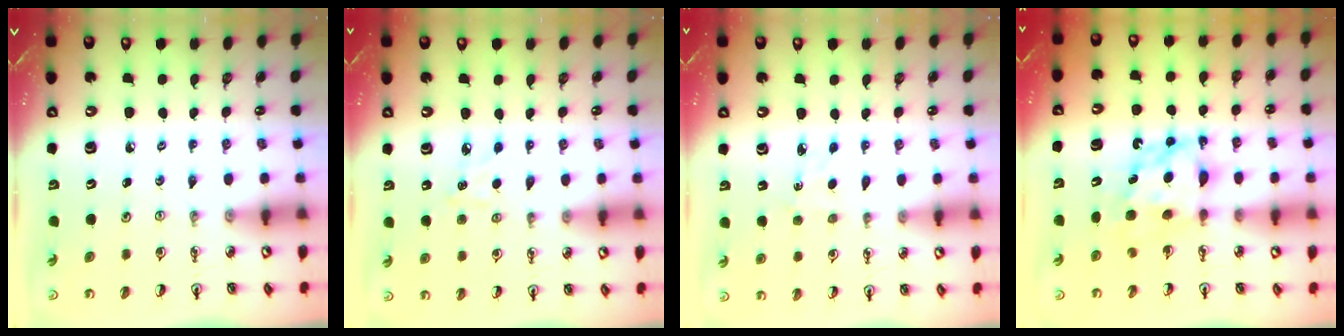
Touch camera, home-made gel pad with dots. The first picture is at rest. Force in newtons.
{"total": 5.0, "press": 5.0, "slide": 0.6}
{"total": 3.0, "press": 3.0, "slide": 0.4}
{"total": 6.6, "press": 6.5, "slide": 0.4}